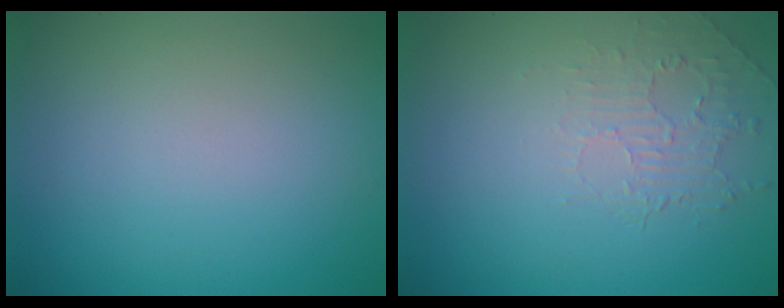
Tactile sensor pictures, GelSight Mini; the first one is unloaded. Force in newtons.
{"total": 2.0, "press": 0.6, "slide": 1.9}